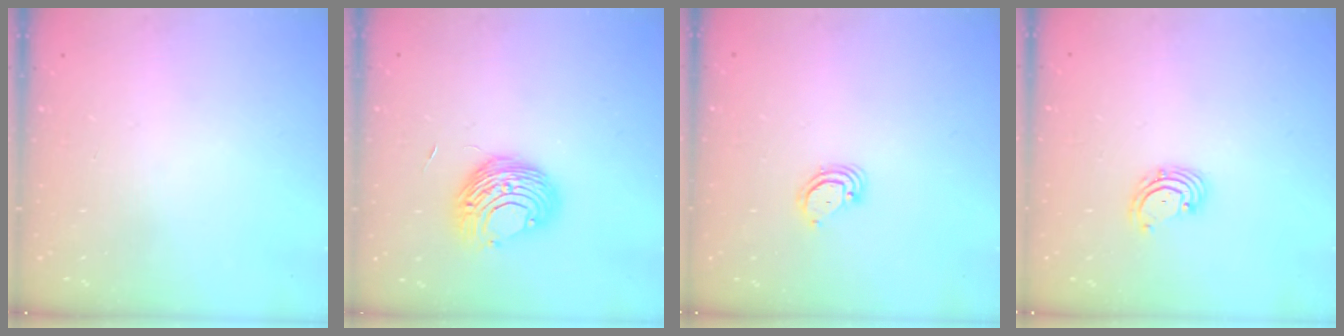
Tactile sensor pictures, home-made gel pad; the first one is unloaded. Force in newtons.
{"total": 10.0, "press": 10.0, "slide": 0.5}
{"total": 3.6, "press": 3.6, "slide": 0.3}
{"total": 2.7, "press": 2.7, "slide": 0.6}